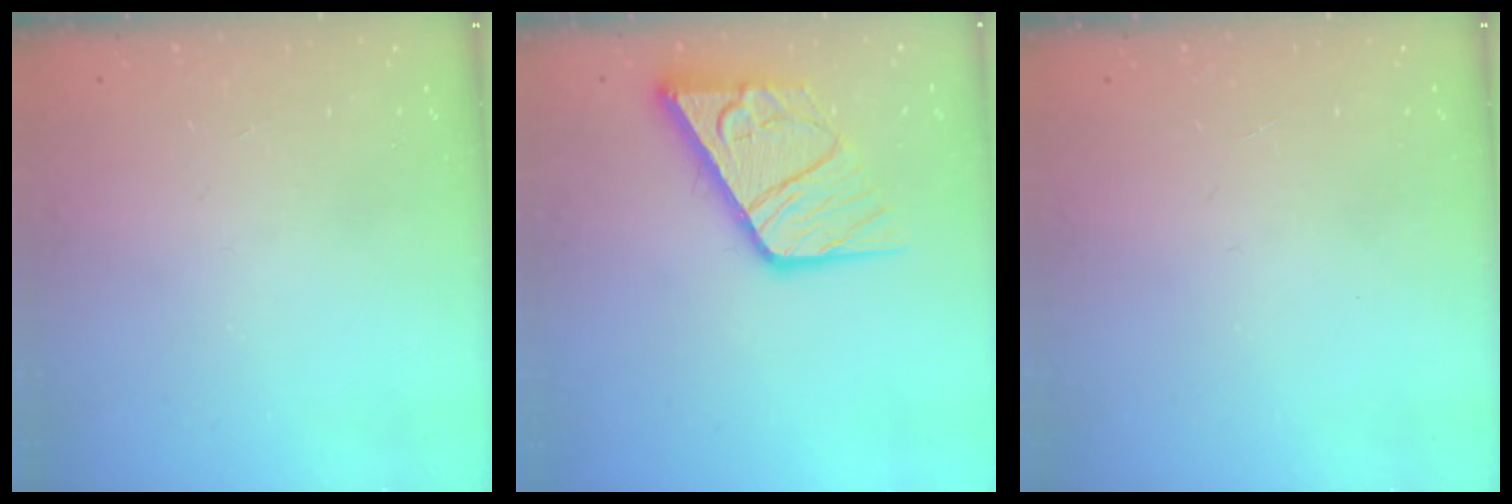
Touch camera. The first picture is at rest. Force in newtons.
{"total": 14.2, "press": 14.1, "slide": 1.7}
{"total": 0.0}